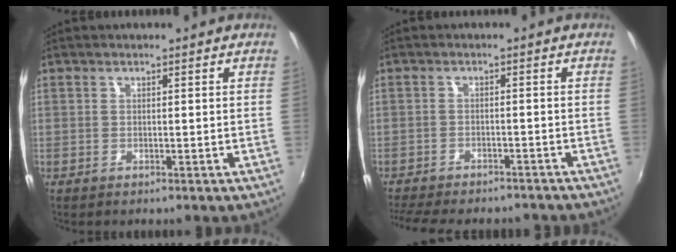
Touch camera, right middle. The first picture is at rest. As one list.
[{"total": 13.5, "force": [-11.6, 3.7, 5.7], "torque": [-0.129, -0.022, -0.164]}]